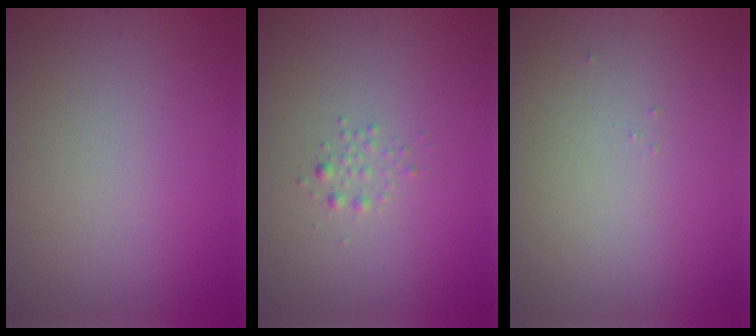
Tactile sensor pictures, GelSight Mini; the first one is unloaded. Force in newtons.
{"total": 0.9, "press": 0.9, "slide": 0.0}
{"total": 0.0}